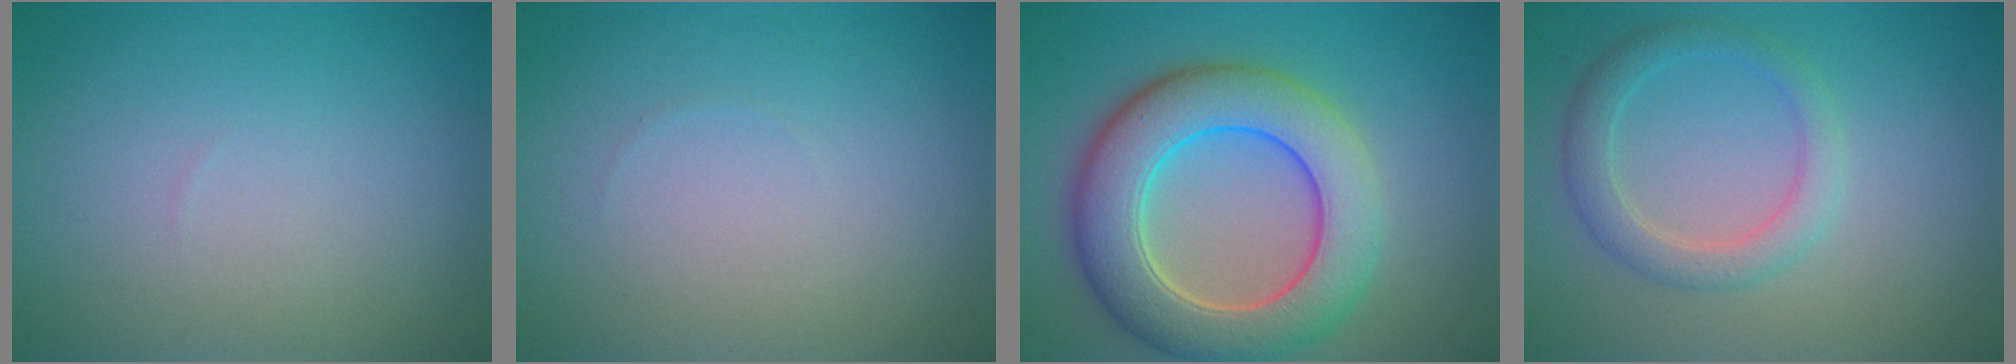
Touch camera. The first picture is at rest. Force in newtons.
{"total": 0.0}
{"total": 9.1, "press": 9.1, "slide": 0.2}
{"total": 2.8, "press": 2.8, "slide": 0.1}